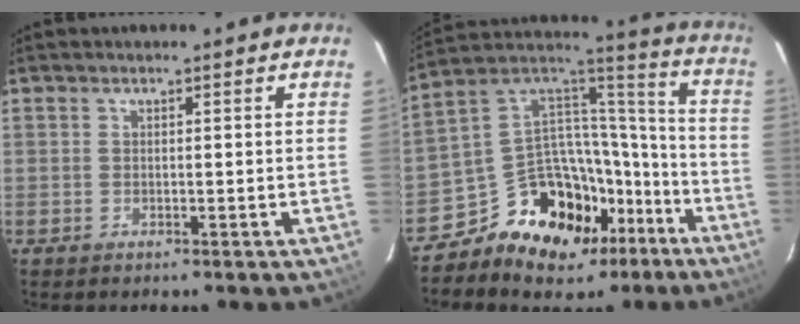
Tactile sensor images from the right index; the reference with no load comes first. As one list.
[{"total": 20.6, "force": [-12.5, 13.7, 9.0], "torque": [-0.179, 0.067, -0.176]}]